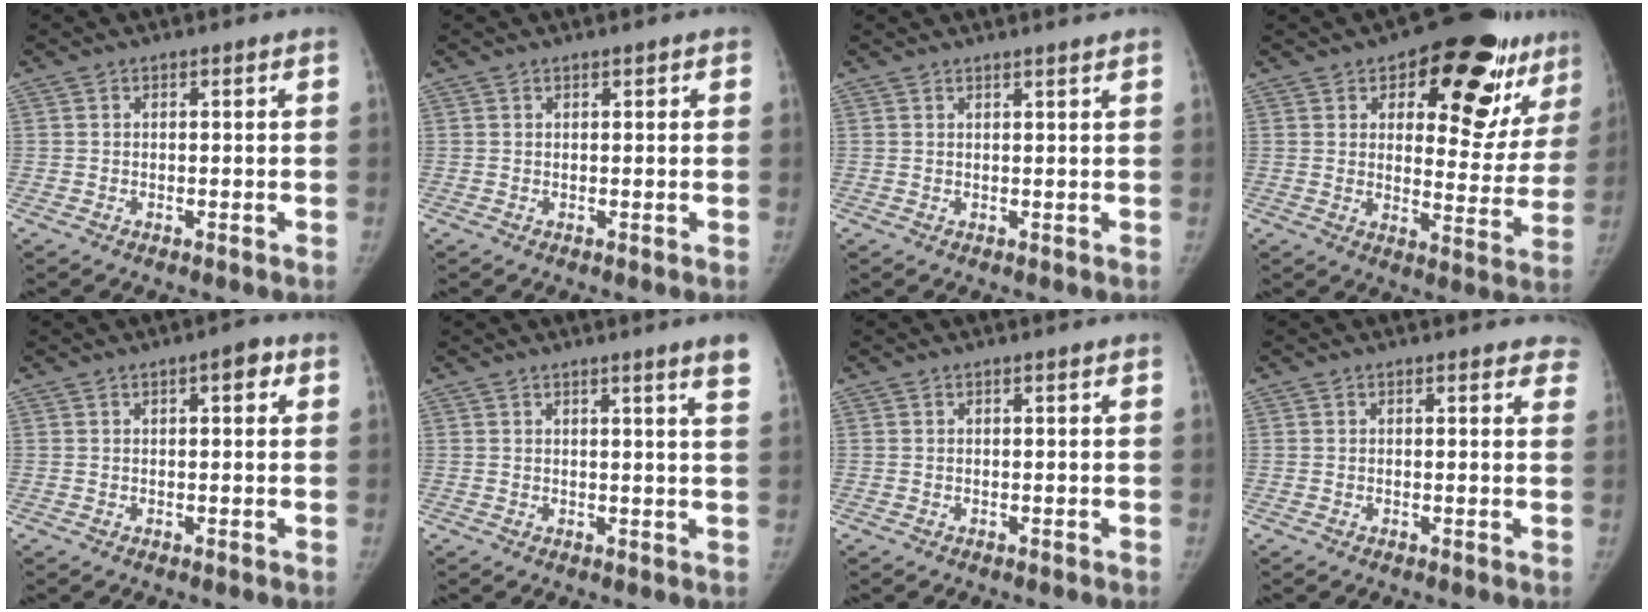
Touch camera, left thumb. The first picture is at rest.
{"total": 0.6, "force": [0.2, 0.4, 0.3], "torque": [0.004, 0.000, 0.002]}
{"total": 2.5, "force": [2.2, -0.2, 1.0], "torque": [-0.003, 0.002, 0.030]}
{"total": 21.9, "force": [12.0, 10.5, 15.0], "torque": [-0.134, -0.045, 0.162]}
{"total": 2.8, "force": [0.9, 1.2, 2.3], "torque": [-0.020, 0.003, 0.008]}
{"total": 4.9, "force": [3.4, -0.5, 3.6], "torque": [-0.045, -0.018, 0.034]}
{"total": 0.0}
{"total": 3.6, "force": [3.1, 1.6, 0.9], "torque": [0.023, -0.012, 0.014]}